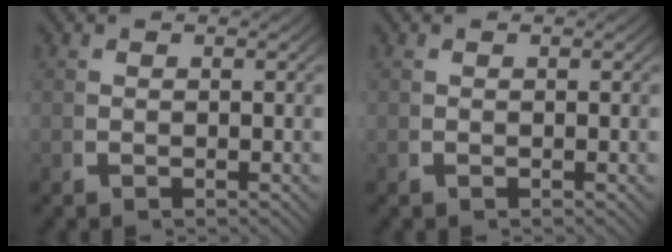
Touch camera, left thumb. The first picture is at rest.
{"total": 0.0}